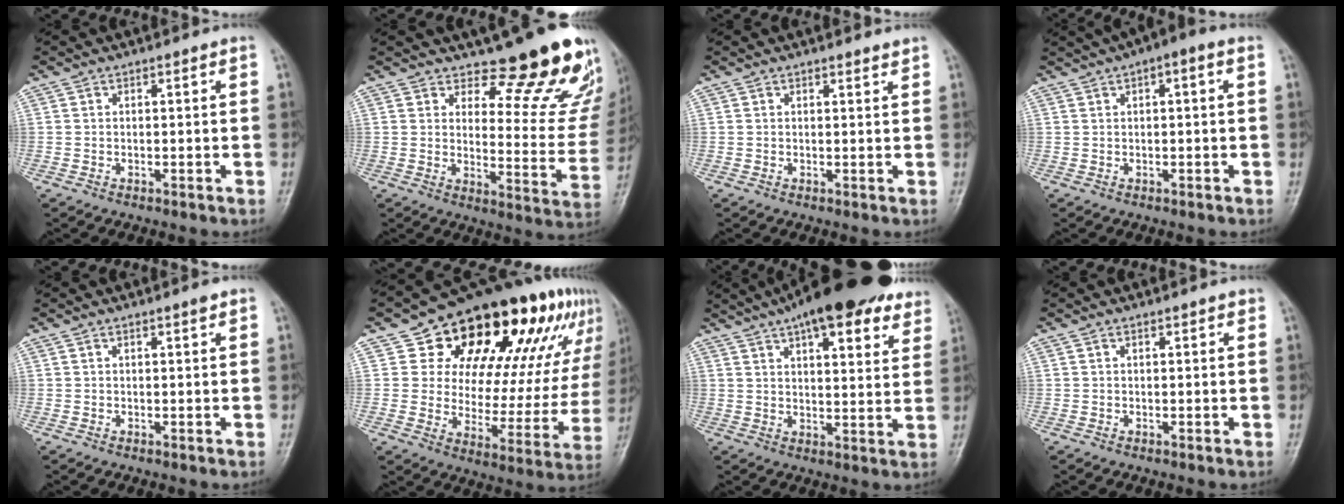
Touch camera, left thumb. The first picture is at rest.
{"total": 16.1, "force": [13.9, 4.6, 6.7], "torque": [-0.033, -0.142, 0.165]}
{"total": 1.4, "force": [1.3, 0.2, 0.4], "torque": [0.003, -0.005, 0.019]}
{"total": 5.5, "force": [2.3, 1.7, 4.7], "torque": [-0.077, 0.023, 0.026]}
{"total": 1.1, "force": [0.8, 0.0, 0.7], "torque": [-0.011, -0.002, 0.015]}
{"total": 29.2, "force": [16.0, 15.3, 19.0], "torque": [-0.231, -0.025, 0.233]}
{"total": 21.7, "force": [14.5, 7.6, 14.3], "torque": [-0.182, -0.014, 0.193]}
{"total": 1.1, "force": [0.8, 0.4, 0.6], "torque": [-0.007, -0.002, 0.011]}